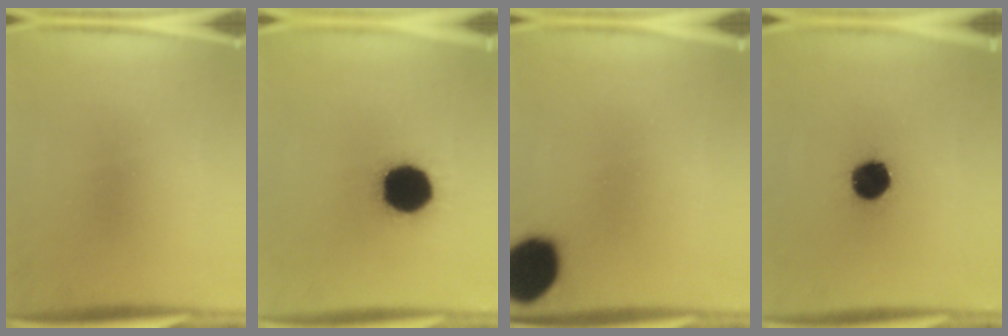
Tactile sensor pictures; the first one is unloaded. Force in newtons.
{"total": 19.7}
{"total": 16.4}
{"total": 12.9}